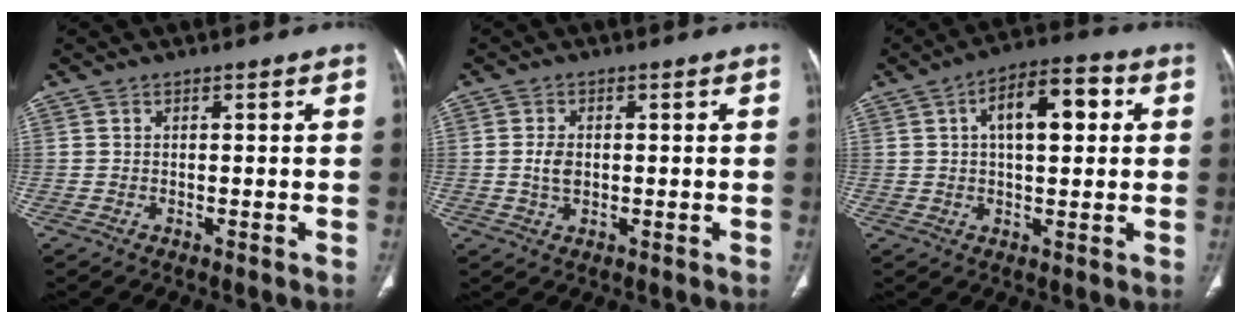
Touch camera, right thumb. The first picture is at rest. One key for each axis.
{"total": 3.3, "fx": 0.0, "fy": 2.2, "fz": 2.4, "tx": -0.045, "ty": 0.003, "tz": 0.001}
{"total": 10.7, "fx": 2.7, "fy": 5.0, "fz": 9.1, "tx": -0.124, "ty": 0.018, "tz": 0.034}